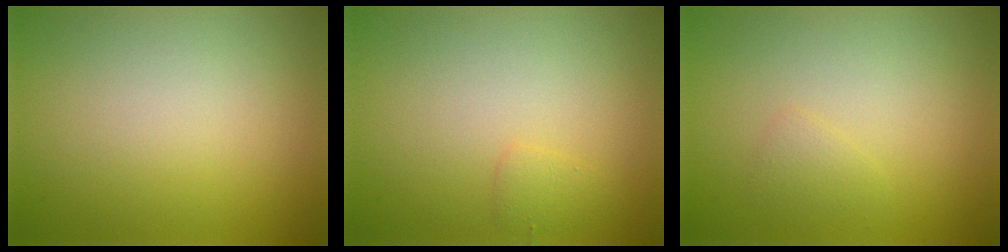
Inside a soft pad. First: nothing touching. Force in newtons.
{"total": 1.1, "press": 1.1, "slide": 0.1}
{"total": 0.9, "press": 0.9, "slide": 0.0}